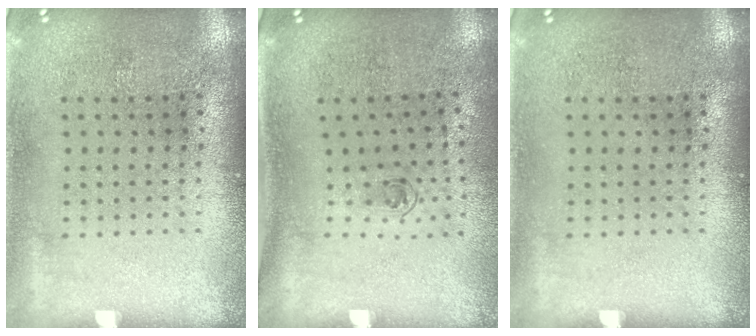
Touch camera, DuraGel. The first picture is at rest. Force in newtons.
{"total": 0.6, "press": 0.4, "slide": 0.5}
{"total": 0.0}